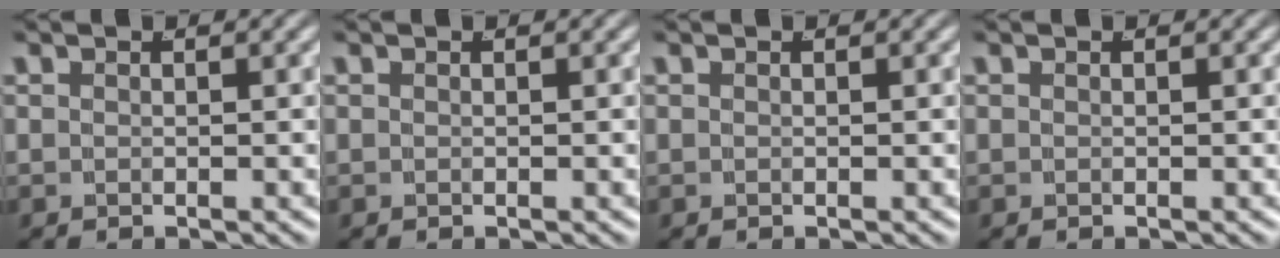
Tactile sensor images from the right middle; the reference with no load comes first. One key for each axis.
{"total": 0.0}
{"total": 0.0}
{"total": 0.0}